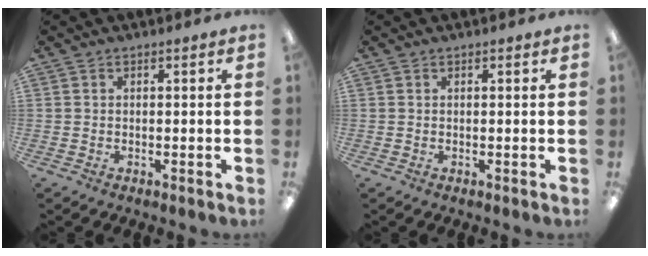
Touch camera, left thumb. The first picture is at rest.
{"total": 0.5, "force": [0.3, 0.3, 0.4], "torque": [-0.008, 0.003, 0.005]}